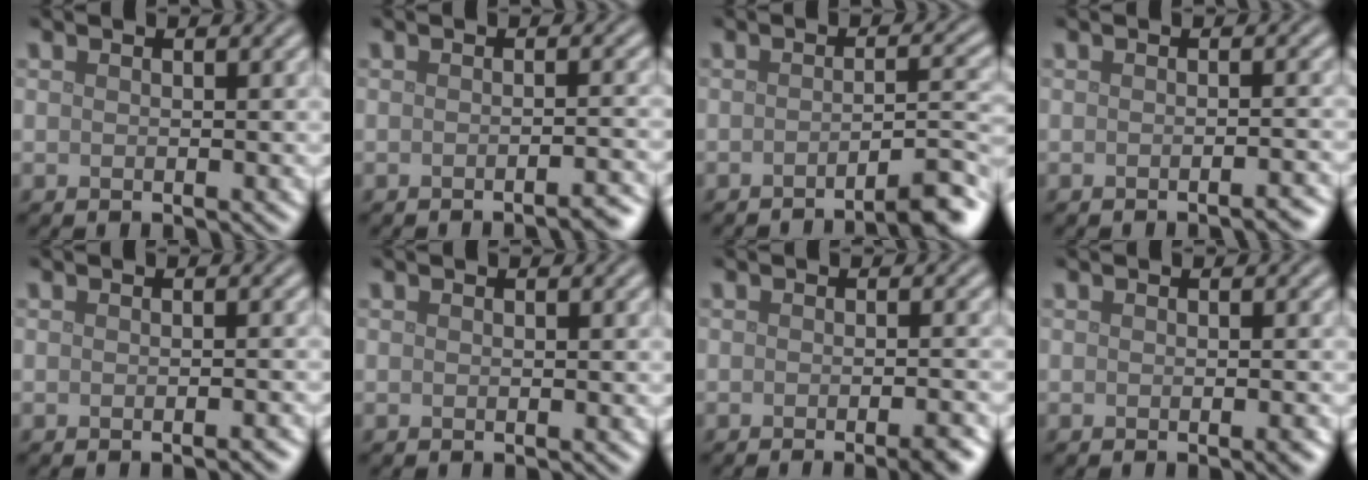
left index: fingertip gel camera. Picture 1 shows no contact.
{"total": 2.3, "force": [-1.6, 0.5, 1.6], "torque": [-0.008, 0.003, -0.027]}
{"total": 4.9, "force": [-3.3, 0.8, 3.4], "torque": [-0.032, 0.014, -0.053]}
{"total": 1.9, "force": [-1.2, 0.4, 1.3], "torque": [-0.007, 0.001, -0.020]}
{"total": 1.1, "force": [-0.7, 0.2, 0.8], "torque": [-0.006, 0.001, -0.012]}
{"total": 0.0}
{"total": 4.0, "force": [-2.1, 1.1, 3.3], "torque": [-0.025, 0.002, -0.025]}
{"total": 1.2, "force": [-0.5, 0.2, 1.1], "torque": [-0.010, 0.000, -0.007]}